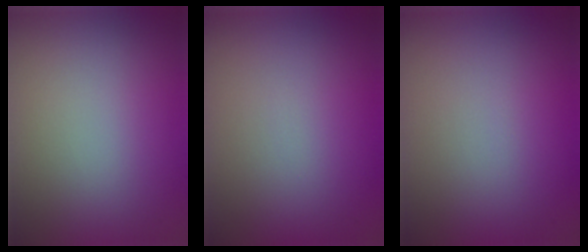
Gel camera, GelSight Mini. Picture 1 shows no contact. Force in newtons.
{"total": 0.0}
{"total": 0.0}